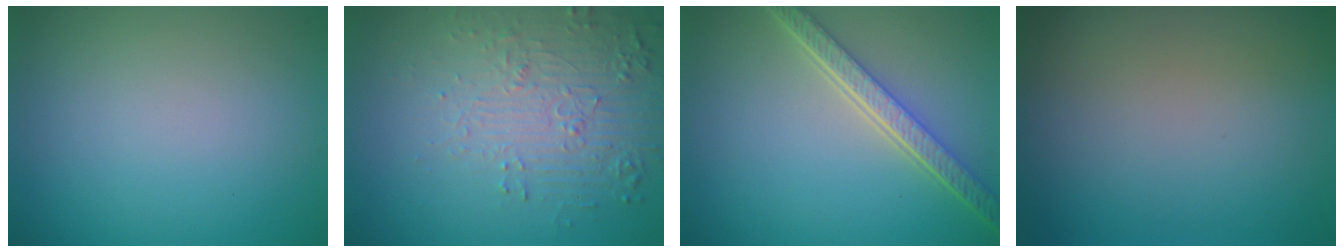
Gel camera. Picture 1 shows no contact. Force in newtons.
{"total": 5.7, "press": 3.8, "slide": 4.2}
{"total": 5.0, "press": 3.7, "slide": 3.3}
{"total": 0.0}